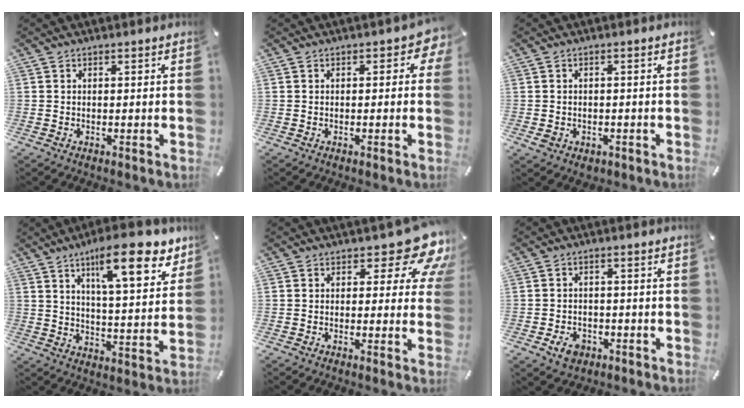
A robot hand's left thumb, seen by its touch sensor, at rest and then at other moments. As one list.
[{"total": 3.2, "force": [0.4, 2.0, 2.5], "torque": [-0.024, 0.000, 0.001]}, {"total": 2.0, "force": [-0.9, 1.7, 0.7], "torque": [-0.011, 0.004, -0.017]}, {"total": 17.3, "force": [10.2, 5.7, 12.7], "torque": [-0.183, -0.050, 0.158]}, {"total": 12.2, "force": [6.5, 5.4, 8.8], "torque": [-0.098, -0.044, 0.107]}, {"total": 4.4, "force": [-2.3, 3.3, 1.8], "torque": [-0.041, 0.008, -0.044]}]